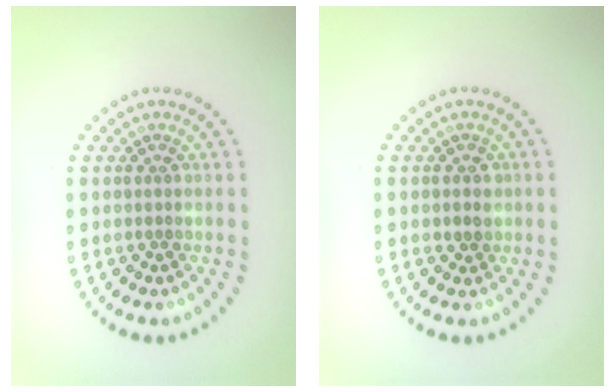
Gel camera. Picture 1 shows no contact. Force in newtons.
{"total": 0.9, "press": 0.9, "slide": 0.3}